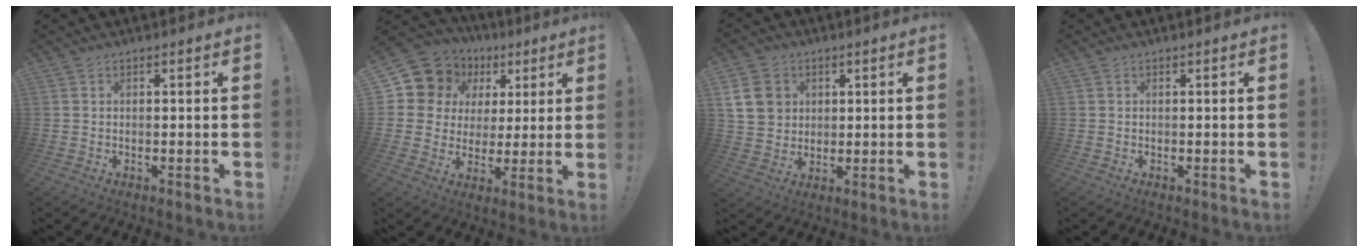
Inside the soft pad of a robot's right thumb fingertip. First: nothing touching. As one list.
[{"total": 12.2, "force": [5.9, 9.9, 3.9], "torque": [-0.063, -0.036, 0.122]}, {"total": 11.8, "force": [3.6, 10.1, 4.9], "torque": [-0.076, -0.014, 0.076]}, {"total": 0.0}]